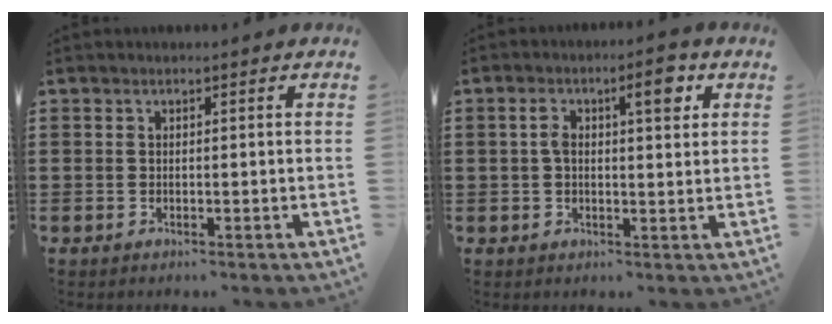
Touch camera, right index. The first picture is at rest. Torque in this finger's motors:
{"motor_torque": [0.29, -0.03, 0.20, 0.05]}